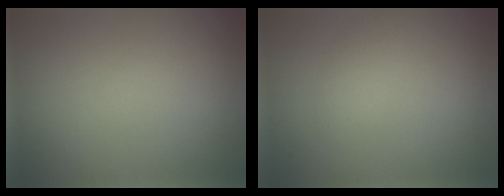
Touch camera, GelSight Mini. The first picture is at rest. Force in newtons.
{"total": 1.3, "press": 1.3, "slide": 0.0}